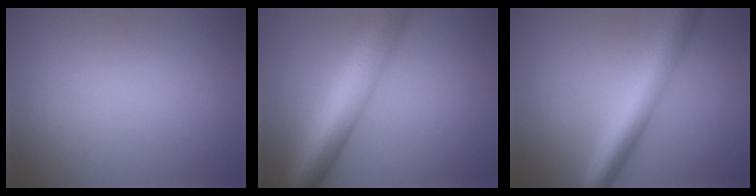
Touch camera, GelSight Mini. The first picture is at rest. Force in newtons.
{"total": 10.5, "press": 10.5, "slide": 0.3}
{"total": 6.5, "press": 6.5, "slide": 0.2}